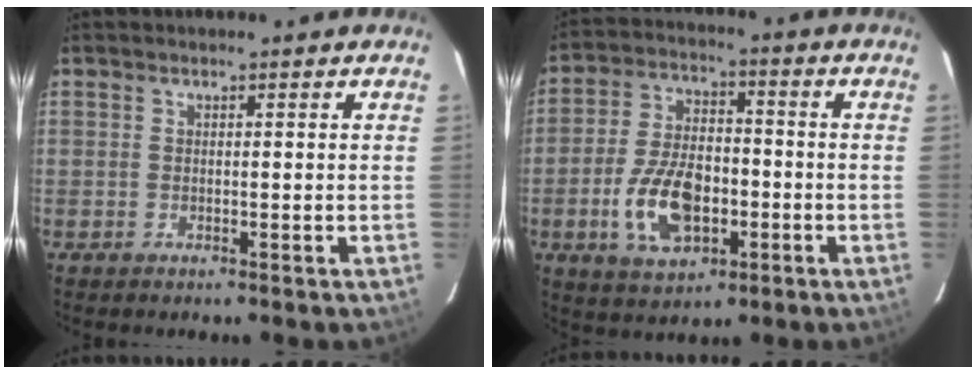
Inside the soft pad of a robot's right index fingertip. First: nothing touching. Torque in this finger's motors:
{"motor_torque": [0.99, -0.85, 0.35, 0.10]}